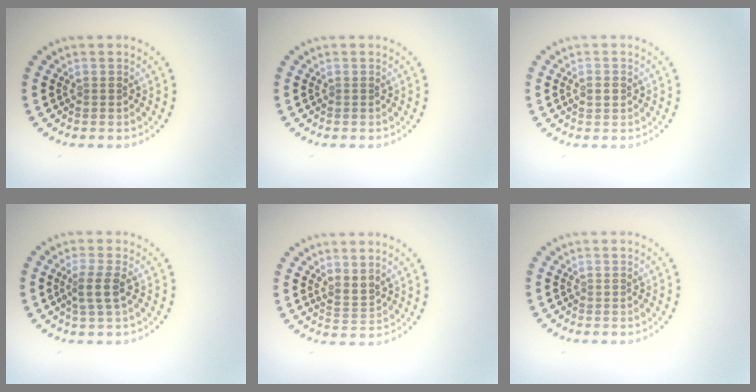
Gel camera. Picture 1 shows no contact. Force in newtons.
{"total": 0.0}
{"total": 0.8, "press": 0.8, "slide": 0.0}
{"total": 2.1, "press": 1.8, "slide": 1.1}
{"total": 2.0, "press": 1.4, "slide": 1.4}
{"total": 0.0}